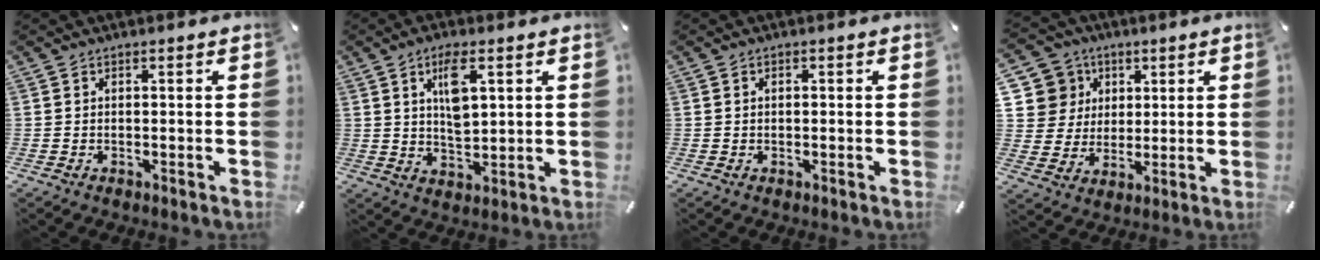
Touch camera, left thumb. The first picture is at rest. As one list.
[{"total": 7.9, "force": [3.4, 3.4, 6.2], "torque": [-0.108, -0.007, 0.056]}, {"total": 0.5, "force": [0.0, 0.4, 0.3], "torque": [-0.008, 0.002, -0.001]}, {"total": 10.7, "force": [4.0, 9.8, 1.3], "torque": [-0.044, -0.024, 0.082]}]